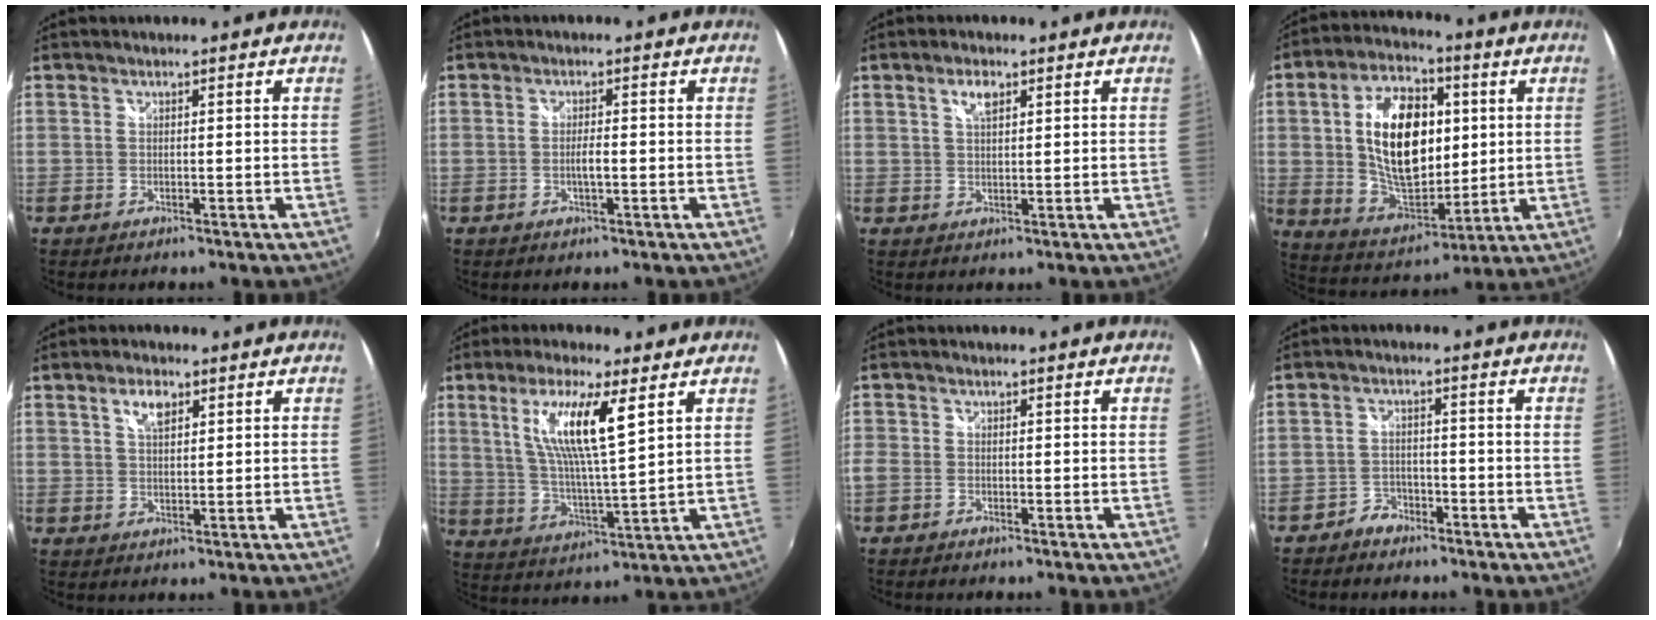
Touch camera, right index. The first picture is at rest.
{"total": 2.0, "force": [-0.6, 0.2, 1.8], "torque": [-0.035, -0.002, -0.011]}
{"total": 3.1, "force": [1.6, 1.3, 2.3], "torque": [-0.040, 0.004, 0.027]}
{"total": 18.4, "force": [2.9, 10.5, 14.8], "torque": [-0.270, 0.022, 0.066]}
{"total": 4.0, "force": [2.0, 1.9, 2.9], "torque": [-0.050, 0.006, 0.035]}
{"total": 12.6, "force": [5.4, 1.7, 11.3], "torque": [-0.213, -0.003, 0.102]}
{"total": 2.8, "force": [-1.7, 1.8, 1.2], "torque": [-0.029, -0.004, -0.039]}
{"total": 3.5, "force": [-2.8, 2.1, 0.3], "torque": [-0.015, 0.010, -0.051]}